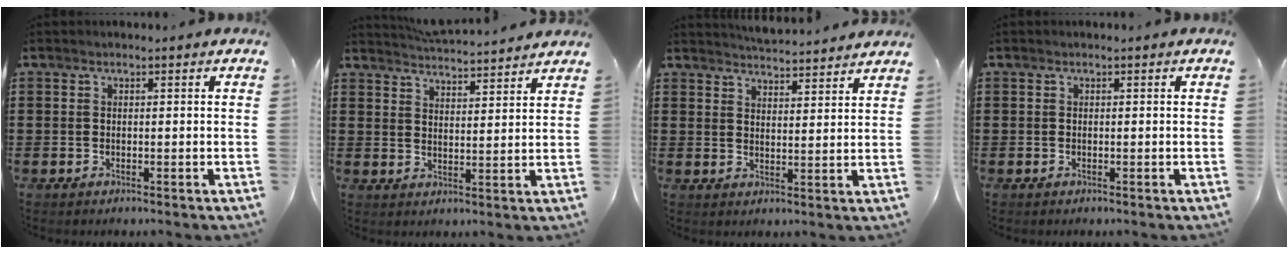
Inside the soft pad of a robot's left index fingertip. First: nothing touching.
{"total": 4.1, "force": [4.1, -0.4, 0.2], "torque": [-0.021, -0.028, 0.071]}
{"total": 4.0, "force": [4.0, -0.4, 0.1], "torque": [-0.015, -0.022, 0.070]}
{"total": 0.0}